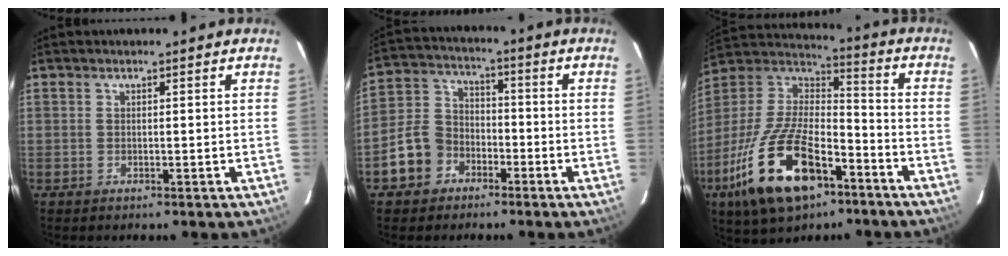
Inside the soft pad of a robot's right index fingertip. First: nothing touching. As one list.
[{"total": 9.0, "force": [-4.8, 7.1, 2.9], "torque": [-0.077, 0.036, -0.080]}, {"total": 23.5, "force": [-12.1, 10.8, 17.0], "torque": [-0.353, -0.024, -0.211]}]